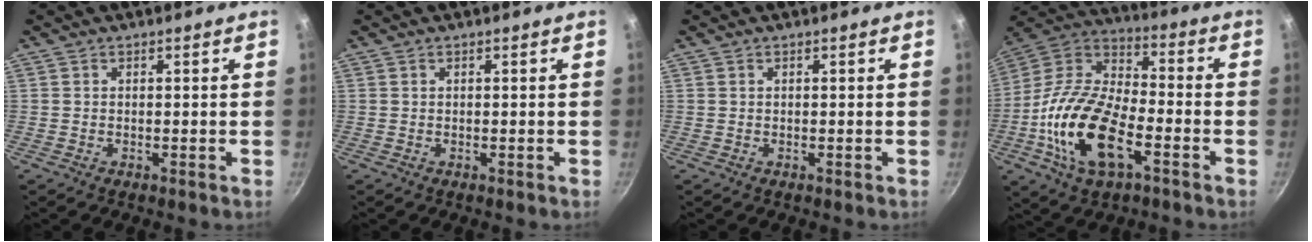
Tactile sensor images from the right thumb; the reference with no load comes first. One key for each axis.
{"total": 0.0}
{"total": 0.0}
{"total": 20.8, "fx": -7.0, "fy": 10.2, "fz": 16.6, "tx": -0.307, "ty": 0.033, "tz": -0.149}